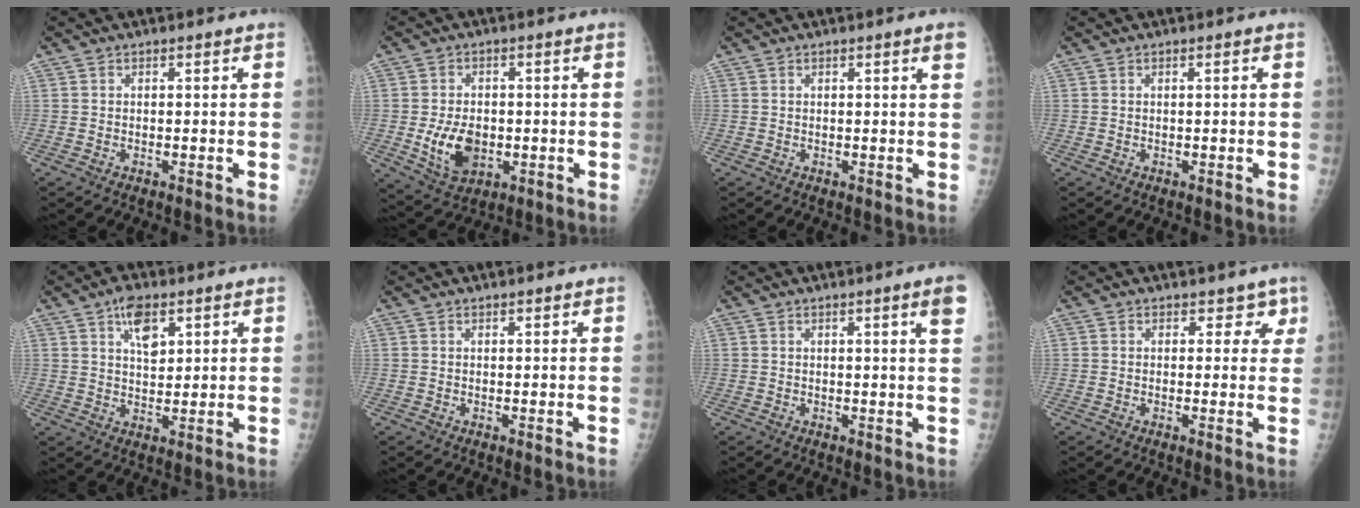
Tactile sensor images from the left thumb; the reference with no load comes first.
{"total": 8.3, "force": [-1.1, 5.9, 5.8], "torque": [-0.079, -0.007, -0.007]}
{"total": 1.7, "force": [1.0, -0.1, 1.4], "torque": [-0.019, -0.004, 0.012]}
{"total": 0.0}
{"total": 6.3, "force": [3.3, 3.2, 4.4], "torque": [-0.058, -0.016, 0.055]}
{"total": 0.7, "force": [0.6, 0.2, 0.1], "torque": [0.000, -0.002, 0.011]}
{"total": 3.6, "force": [1.9, -0.3, 3.1], "torque": [-0.040, -0.011, 0.024]}
{"total": 3.0, "force": [2.0, 2.1, 0.6], "torque": [0.032, -0.007, 0.016]}